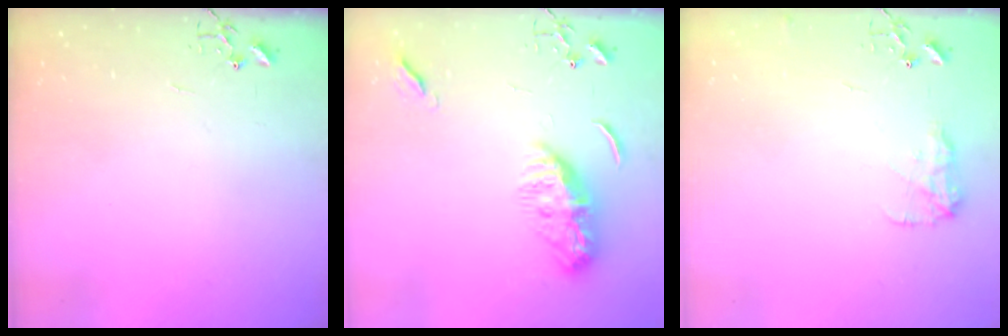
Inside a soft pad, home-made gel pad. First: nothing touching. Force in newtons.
{"total": 10.4, "press": 10.3, "slide": 0.7}
{"total": 8.7, "press": 8.6, "slide": 0.5}